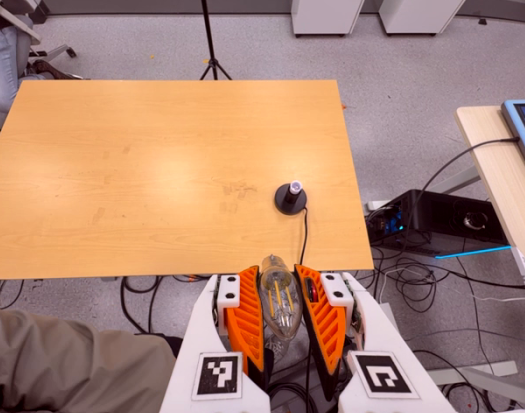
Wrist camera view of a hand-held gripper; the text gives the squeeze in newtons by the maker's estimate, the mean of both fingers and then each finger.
{"total": 20.6, "left": 21.7, "right": 19.4}